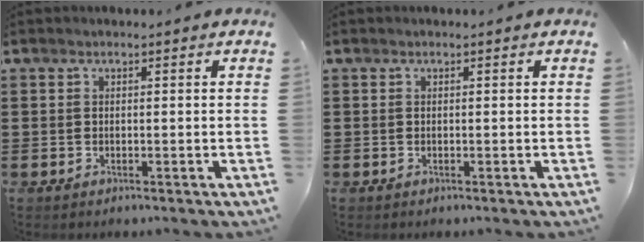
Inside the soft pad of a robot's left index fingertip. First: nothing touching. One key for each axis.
{"total": 0.0}